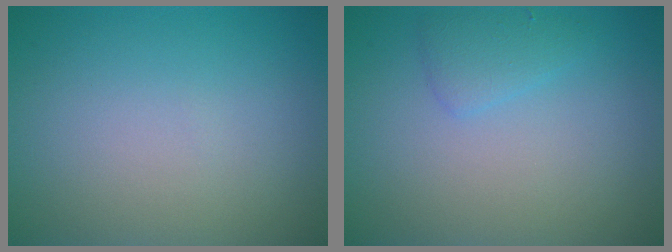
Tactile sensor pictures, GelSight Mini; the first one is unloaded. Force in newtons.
{"total": 1.6, "press": 1.6, "slide": 0.1}